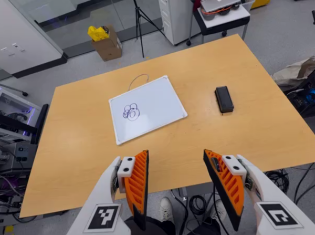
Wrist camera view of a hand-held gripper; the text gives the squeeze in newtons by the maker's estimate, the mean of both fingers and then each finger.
{"total": 0.0}